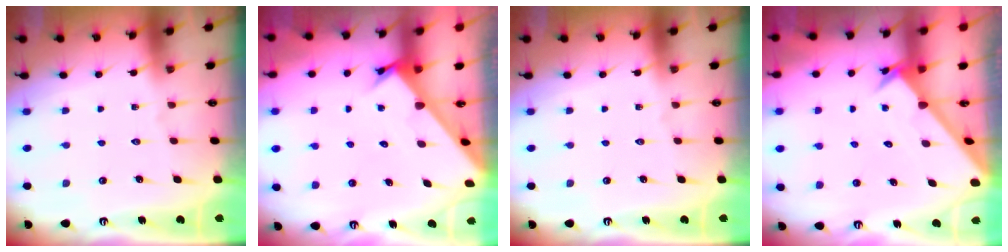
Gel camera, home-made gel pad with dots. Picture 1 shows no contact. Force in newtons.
{"total": 2.1, "press": 2.1, "slide": 0.1}
{"total": 0.0}
{"total": 2.4, "press": 2.4, "slide": 0.2}